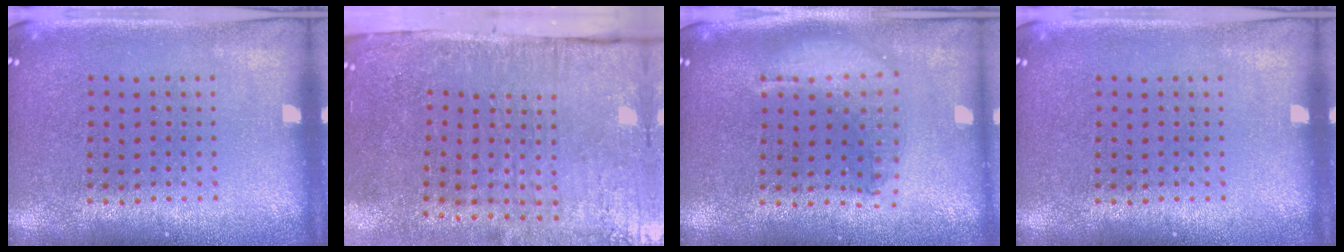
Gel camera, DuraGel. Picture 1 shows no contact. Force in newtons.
{"total": 4.8, "press": 3.8, "slide": 2.9}
{"total": 1.8, "press": 1.5, "slide": 0.9}
{"total": 0.0}